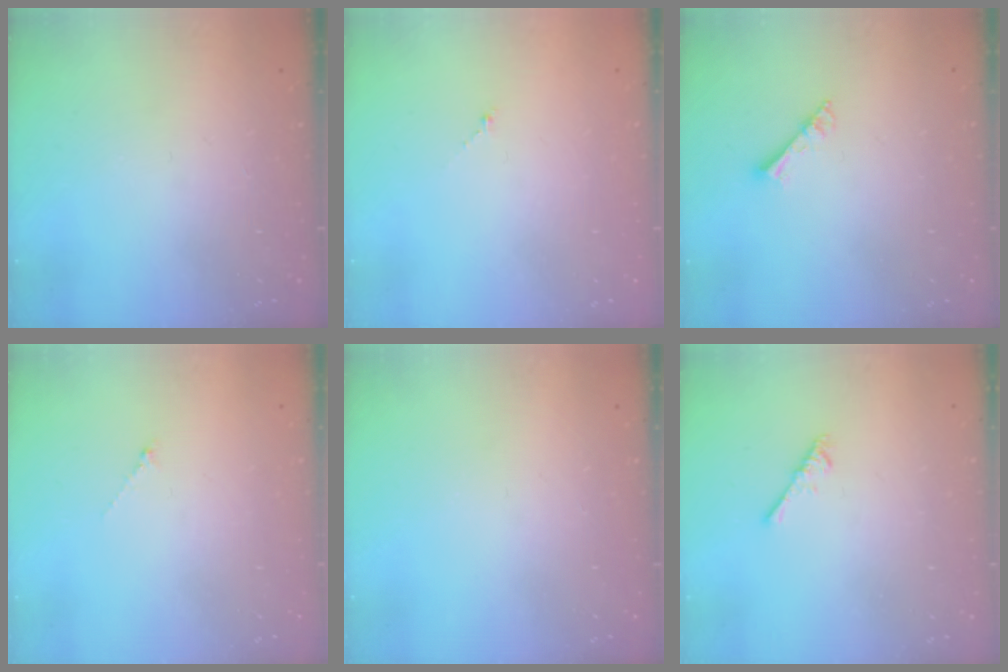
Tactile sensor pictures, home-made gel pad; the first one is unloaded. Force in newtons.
{"total": 0.0}
{"total": 4.1, "press": 4.1, "slide": 0.4}
{"total": 0.6, "press": 0.5, "slide": 0.3}
{"total": 0.0}
{"total": 2.2, "press": 2.1, "slide": 0.5}